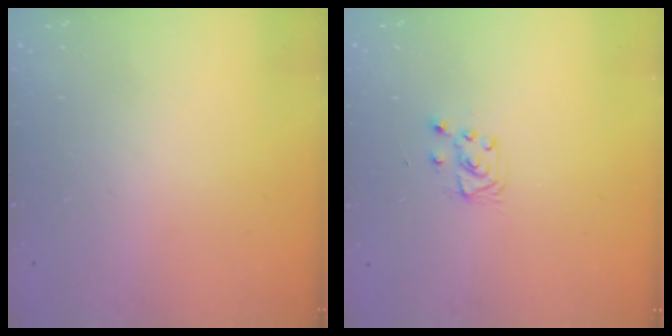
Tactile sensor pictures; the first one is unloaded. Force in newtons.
{"total": 4.9, "press": 4.9, "slide": 0.5}